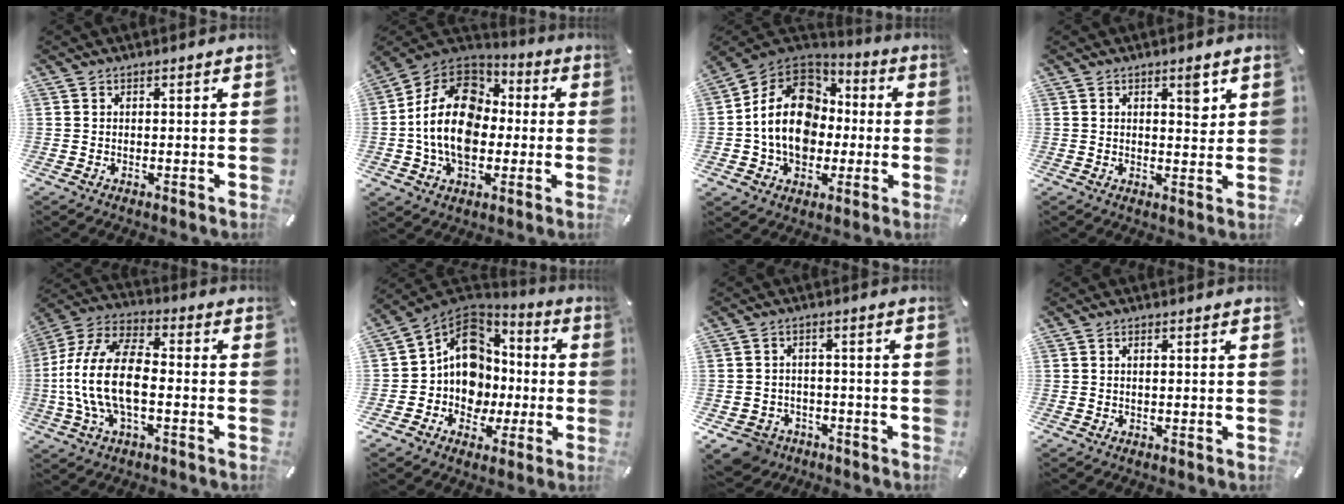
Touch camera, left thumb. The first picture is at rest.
{"total": 18.3, "force": [-1.3, 13.8, 12.0], "torque": [-0.259, 0.018, -0.027]}
{"total": 17.0, "force": [-1.3, 13.9, 9.6], "torque": [-0.196, 0.024, -0.021]}
{"total": 4.7, "force": [2.2, 1.8, 3.8], "torque": [-0.038, -0.015, 0.029]}
{"total": 16.4, "force": [-2.8, 8.7, 13.5], "torque": [-0.294, 0.003, -0.054]}
{"total": 13.6, "force": [-0.3, 12.5, 5.4], "torque": [-0.114, -0.006, 0.004]}
{"total": 5.5, "force": [-3.4, 4.1, 1.3], "torque": [-0.040, 0.018, -0.067]}
{"total": 1.0, "force": [0.1, 0.4, 0.9], "torque": [-0.018, 0.003, 0.000]}